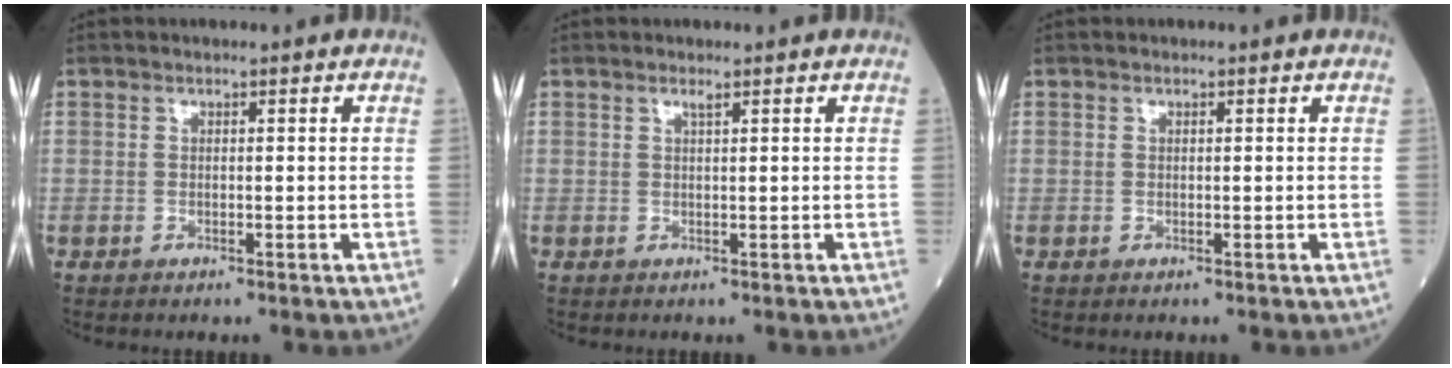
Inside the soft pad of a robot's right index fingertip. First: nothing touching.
{"total": 0.5, "force": [0.4, -0.1, 0.4], "torque": [-0.013, -0.002, 0.011]}
{"total": 0.0}